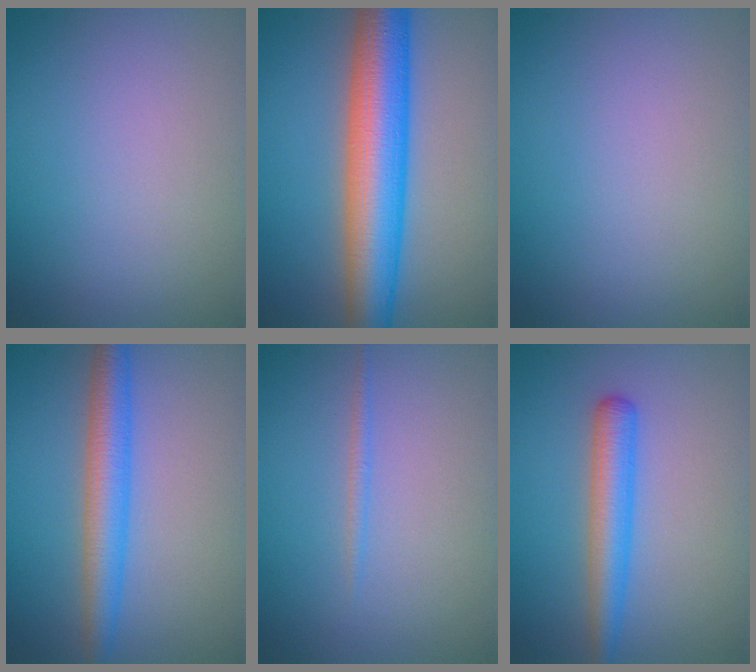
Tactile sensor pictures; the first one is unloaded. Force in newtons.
{"total": 9.6, "press": 9.6, "slide": 0.1}
{"total": 0.0}
{"total": 4.2, "press": 4.2, "slide": 0.1}
{"total": 0.7, "press": 0.7, "slide": 0.1}
{"total": 3.4, "press": 3.4, "slide": 0.2}